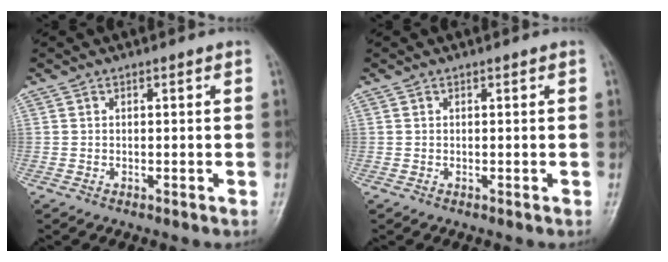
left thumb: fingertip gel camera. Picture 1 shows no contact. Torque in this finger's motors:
{"motor_torque": [0.01, 0.01, 0.02, -0.07, 0.00]}